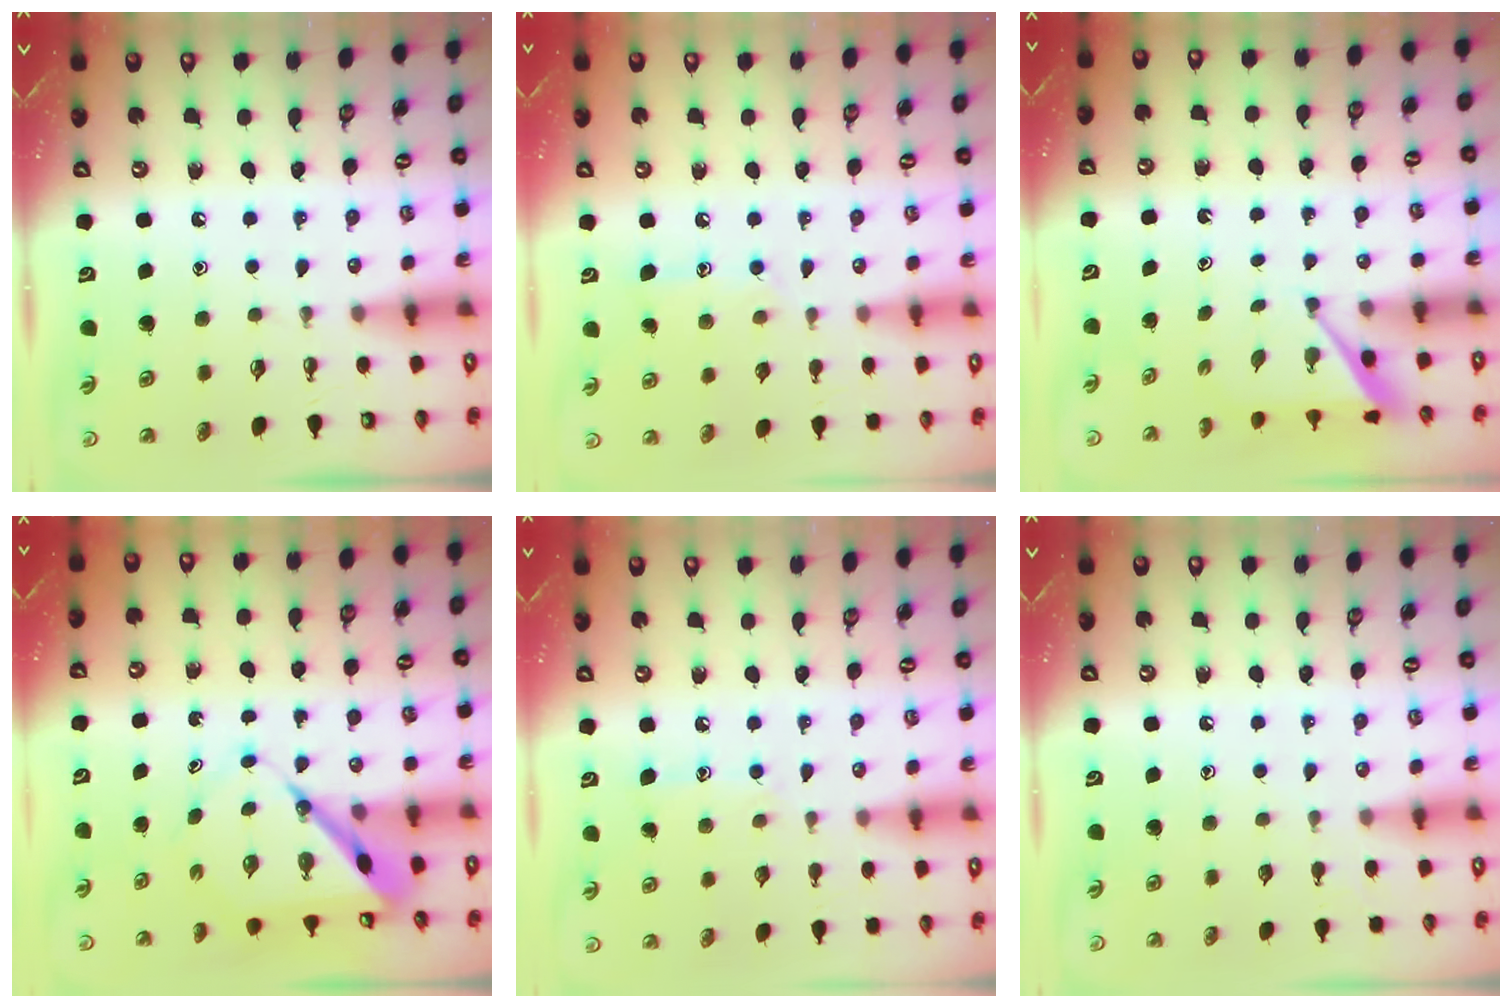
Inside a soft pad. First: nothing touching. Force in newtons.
{"total": 8.3, "press": 8.3, "slide": 0.7}
{"total": 3.9, "press": 3.9, "slide": 0.3}
{"total": 7.8, "press": 7.7, "slide": 0.8}
{"total": 6.1, "press": 6.1, "slide": 0.2}
{"total": 2.5, "press": 2.5, "slide": 0.3}